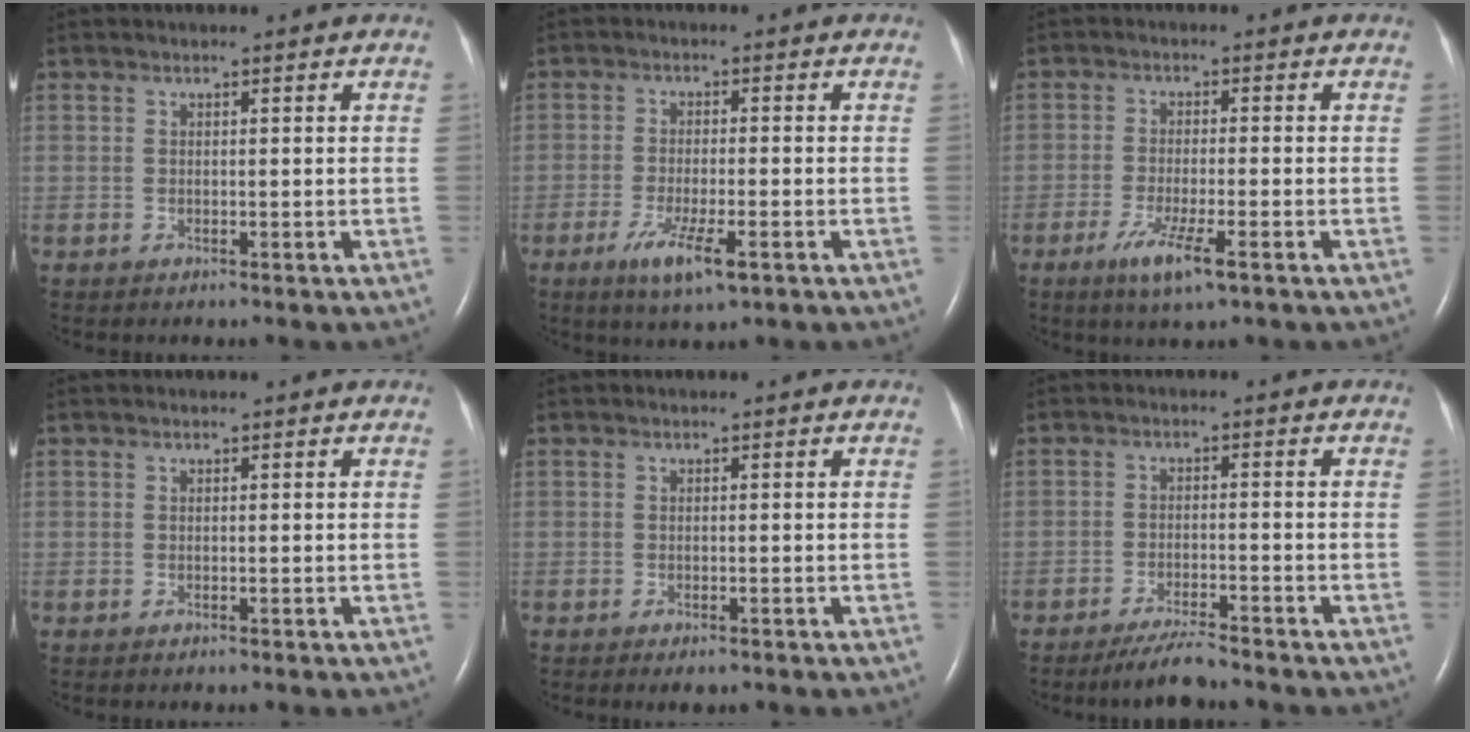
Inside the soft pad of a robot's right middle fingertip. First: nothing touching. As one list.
[{"total": 6.3, "force": [-3.3, 1.0, 5.3], "torque": [-0.105, -0.014, -0.053]}, {"total": 5.9, "force": [-3.2, 0.4, 4.9], "torque": [-0.099, -0.014, -0.056]}, {"total": 0.0}, {"total": 1.5, "force": [-1.0, 0.5, 1.0], "torque": [-0.015, -0.003, -0.010]}, {"total": 4.4, "force": [-4.0, 0.0, 1.9], "torque": [-0.042, -0.015, -0.074]}]